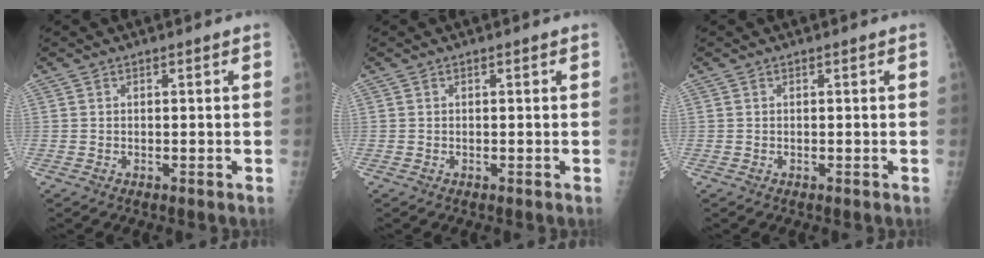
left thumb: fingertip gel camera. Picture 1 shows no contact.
{"total": 0.0}
{"total": 0.0}